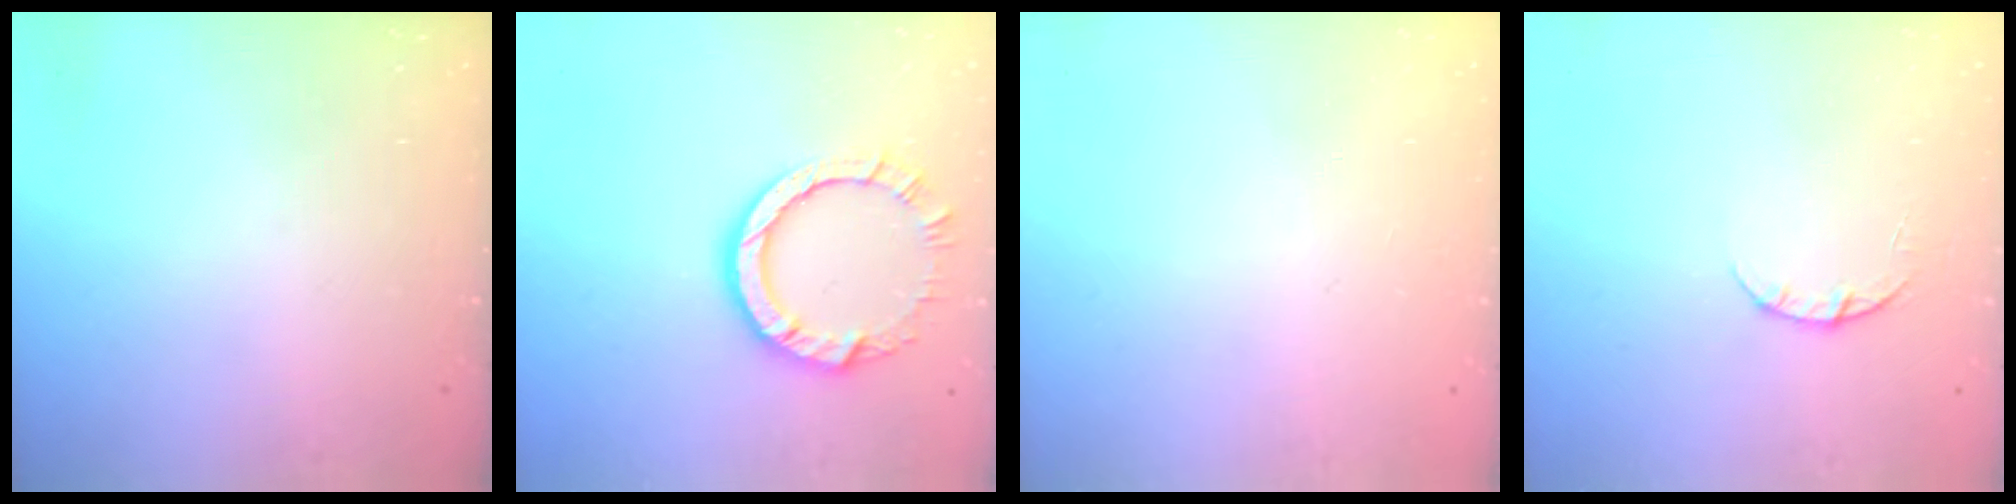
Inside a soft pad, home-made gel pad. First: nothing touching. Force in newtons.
{"total": 9.7, "press": 9.6, "slide": 0.7}
{"total": 2.6, "press": 2.6, "slide": 0.2}
{"total": 2.3, "press": 2.3, "slide": 0.3}